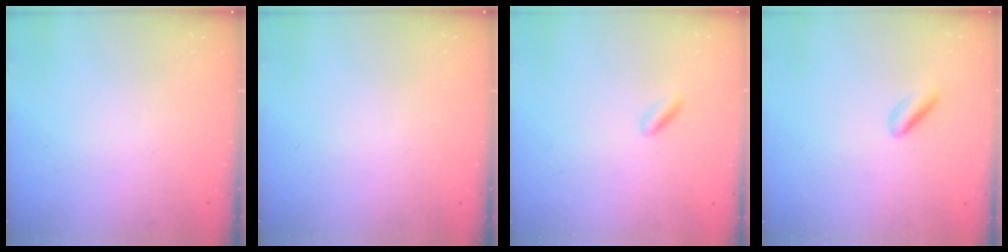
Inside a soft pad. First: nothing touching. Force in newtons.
{"total": 0.0}
{"total": 0.9, "press": 0.6, "slide": 0.7}
{"total": 2.6, "press": 2.4, "slide": 0.9}